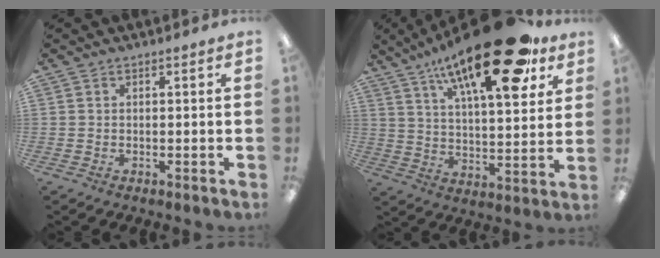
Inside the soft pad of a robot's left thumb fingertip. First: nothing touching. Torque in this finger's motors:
{"motor_torque": [0.55, 1.21, 1.82, -0.95, 0.19]}